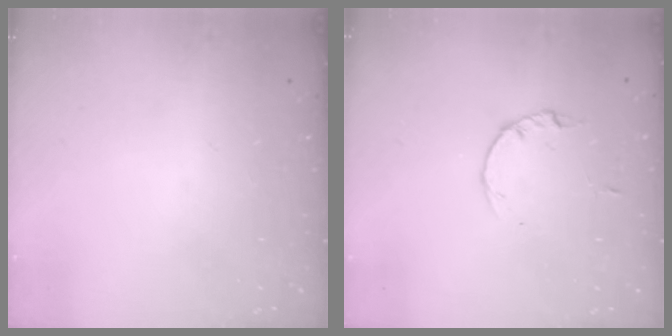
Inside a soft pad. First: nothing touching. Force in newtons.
{"total": 2.2, "press": 2.1, "slide": 0.3}